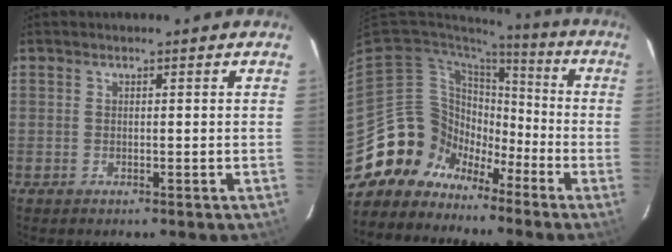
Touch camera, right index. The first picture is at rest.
{"total": 12.9, "force": [-8.8, 9.3, 1.7], "torque": [-0.052, 0.039, -0.161]}